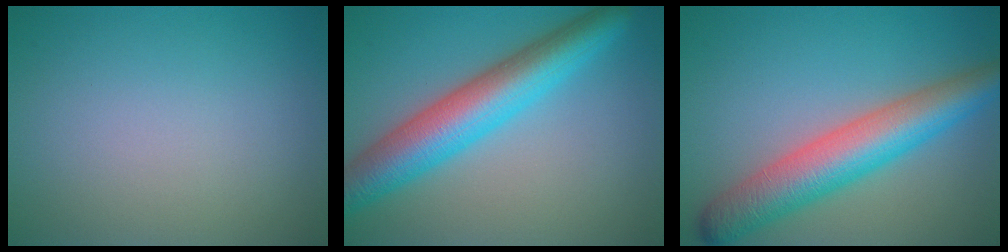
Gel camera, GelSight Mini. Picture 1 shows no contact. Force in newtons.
{"total": 7.7, "press": 7.7, "slide": 0.2}
{"total": 7.6, "press": 7.6, "slide": 0.3}